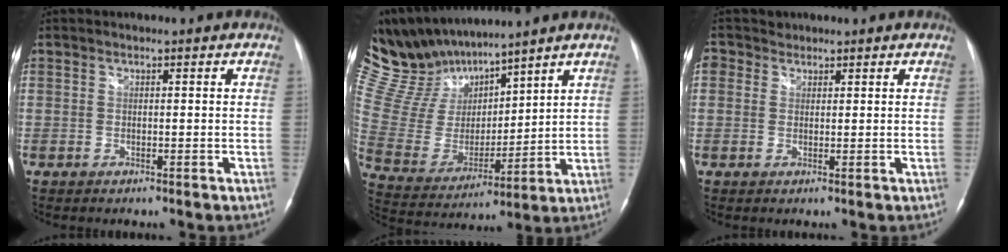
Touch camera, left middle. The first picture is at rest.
{"total": 15.2, "force": [13.8, 4.0, 5.1], "torque": [-0.119, 0.012, 0.282]}
{"total": 2.2, "force": [1.3, 1.8, 0.1], "torque": [-0.002, 0.013, 0.020]}